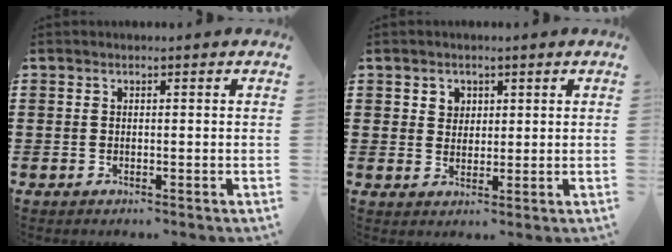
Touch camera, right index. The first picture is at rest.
{"total": 2.4, "force": [1.2, 2.0, 0.3], "torque": [-0.015, 0.011, 0.021]}